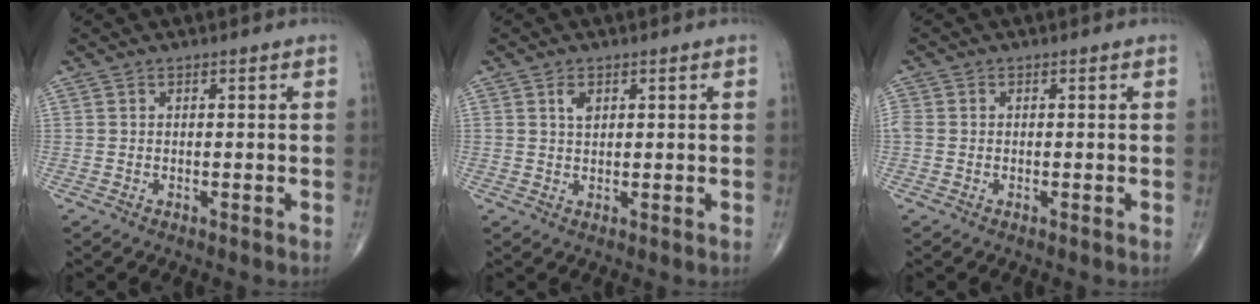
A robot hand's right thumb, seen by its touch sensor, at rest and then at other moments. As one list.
[{"total": 2.3, "force": [1.0, 1.4, 1.5], "torque": [-0.021, -0.002, 0.019]}, {"total": 1.8, "force": [-0.1, 1.5, 1.0], "torque": [-0.030, 0.005, -0.002]}]